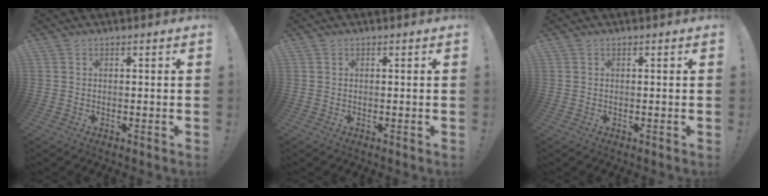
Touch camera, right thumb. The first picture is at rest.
{"total": 0.0}
{"total": 0.0}